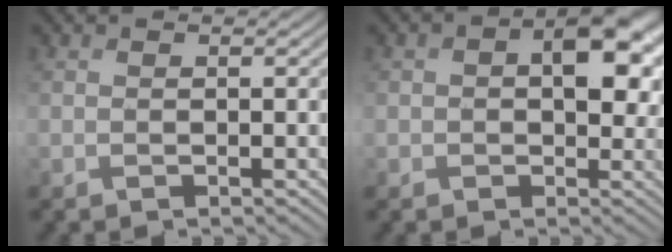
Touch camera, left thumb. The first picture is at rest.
{"total": 7.7, "force": [1.6, 5.1, 5.6], "torque": [-0.075, -0.004, 0.021]}